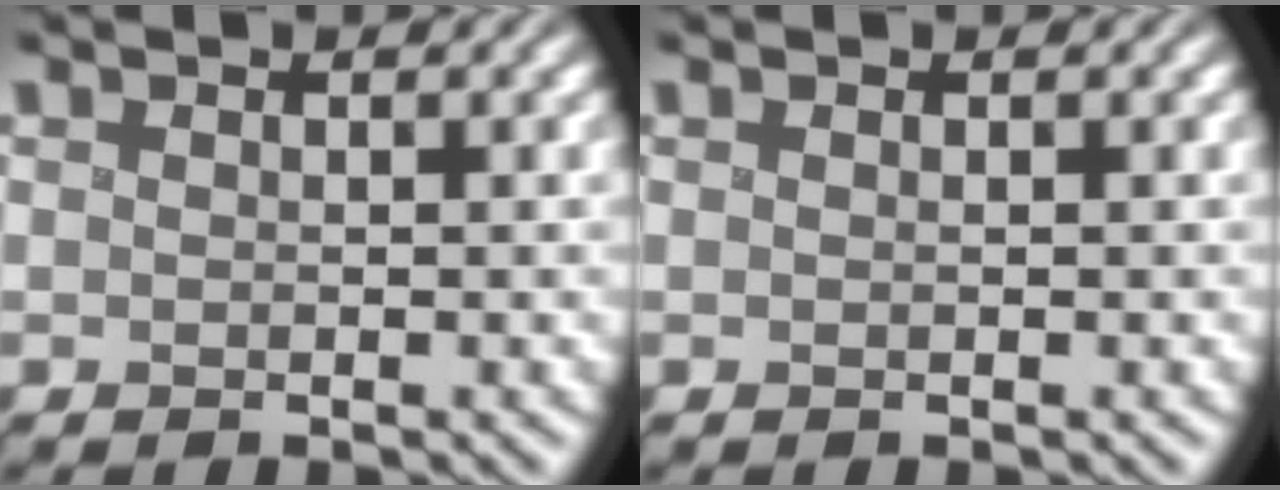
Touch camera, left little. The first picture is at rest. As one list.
[{"total": 0.0}]